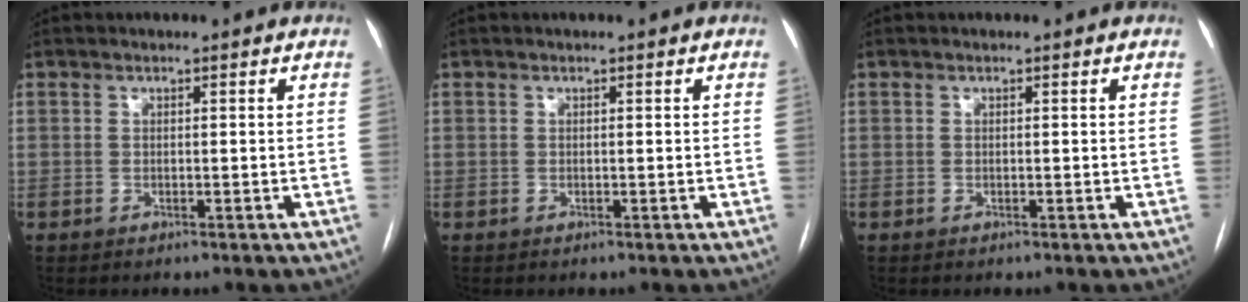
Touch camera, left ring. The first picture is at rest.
{"total": 0.0}
{"total": 0.0}